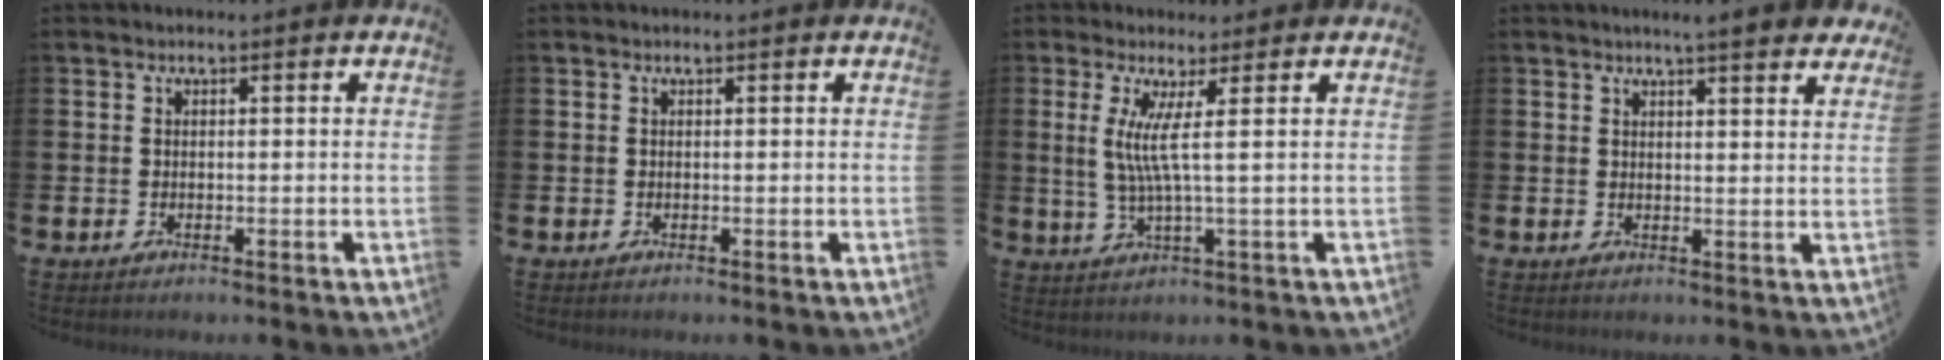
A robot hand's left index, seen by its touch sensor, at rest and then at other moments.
{"total": 0.0}
{"total": 5.2, "force": [1.3, -0.7, 5.0], "torque": [-0.104, -0.013, 0.023]}
{"total": 4.1, "force": [3.9, -0.1, 1.4], "torque": [-0.014, -0.022, 0.065]}